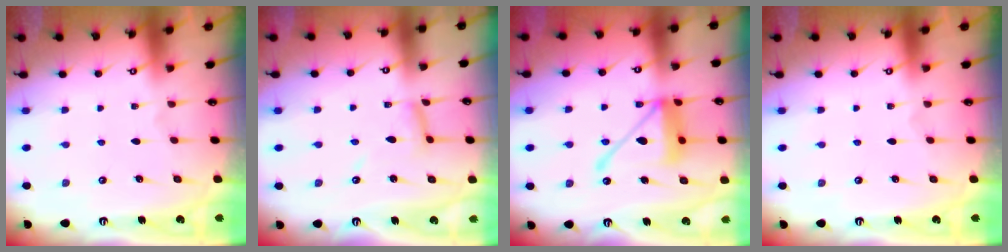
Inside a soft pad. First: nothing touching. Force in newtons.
{"total": 6.2, "press": 6.2, "slide": 0.3}
{"total": 14.6, "press": 14.5, "slide": 1.7}
{"total": 0.0}